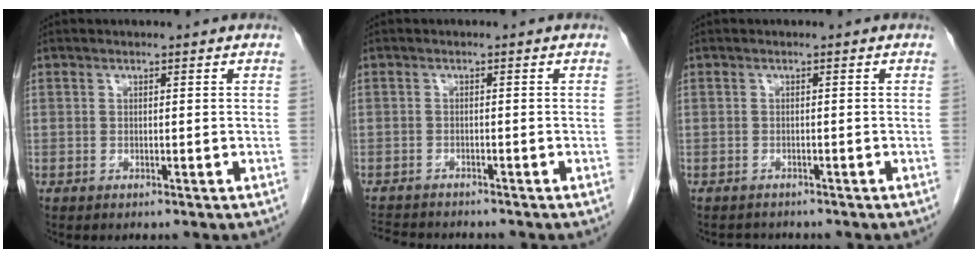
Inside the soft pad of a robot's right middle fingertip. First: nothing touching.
{"total": 5.6, "force": [-5.4, 0.8, 1.5], "torque": [-0.025, -0.009, -0.086]}
{"total": 1.3, "force": [-1.2, 0.4, -0.4], "torque": [0.002, -0.005, -0.020]}